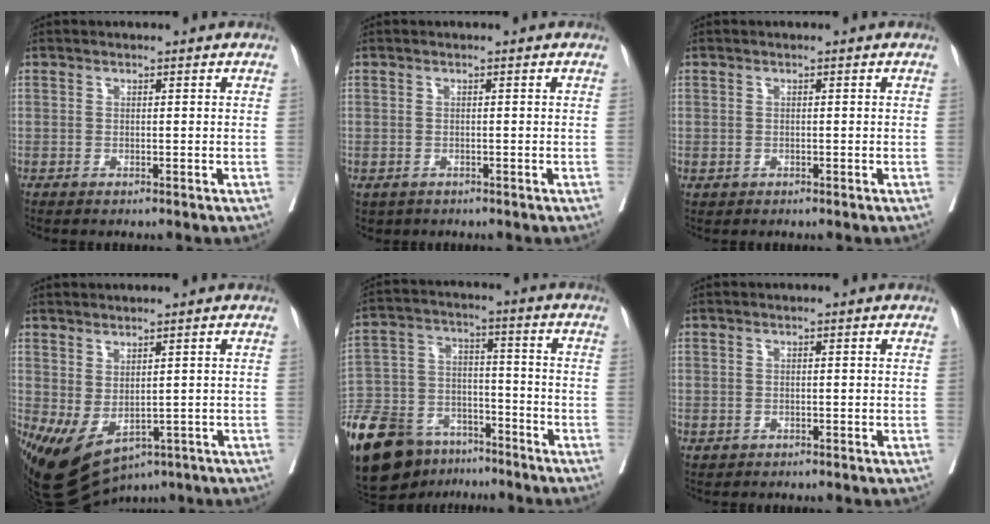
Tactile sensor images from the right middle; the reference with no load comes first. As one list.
[{"total": 1.4, "force": [-0.7, 1.1, 0.4], "torque": [-0.012, -0.001, -0.003]}, {"total": 0.6, "force": [-0.2, 0.6, 0.2], "torque": [-0.005, 0.001, 0.001]}, {"total": 10.1, "force": [-4.6, 5.1, 7.5], "torque": [-0.128, -0.015, -0.058]}, {"total": 25.6, "force": [-17.8, 13.1, 12.7], "torque": [-0.345, -0.029, -0.302]}, {"total": 0.8, "force": [-0.2, 0.7, 0.2], "torque": [-0.006, 0.001, 0.001]}]